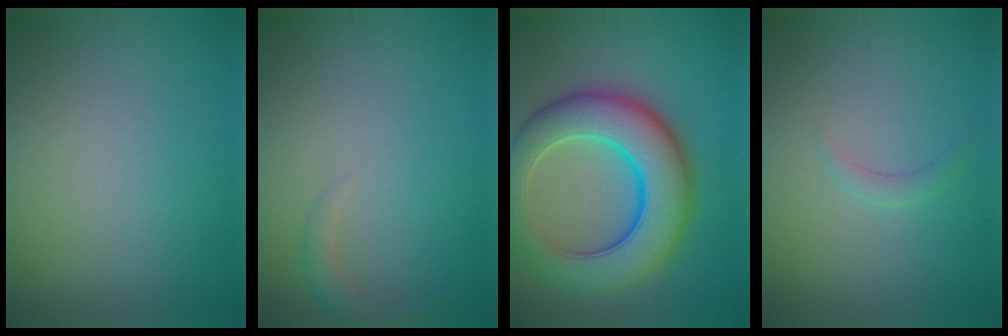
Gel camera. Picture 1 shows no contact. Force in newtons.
{"total": 1.5, "press": 1.5, "slide": 0.1}
{"total": 10.8, "press": 10.8, "slide": 0.4}
{"total": 1.1, "press": 1.1, "slide": 0.0}